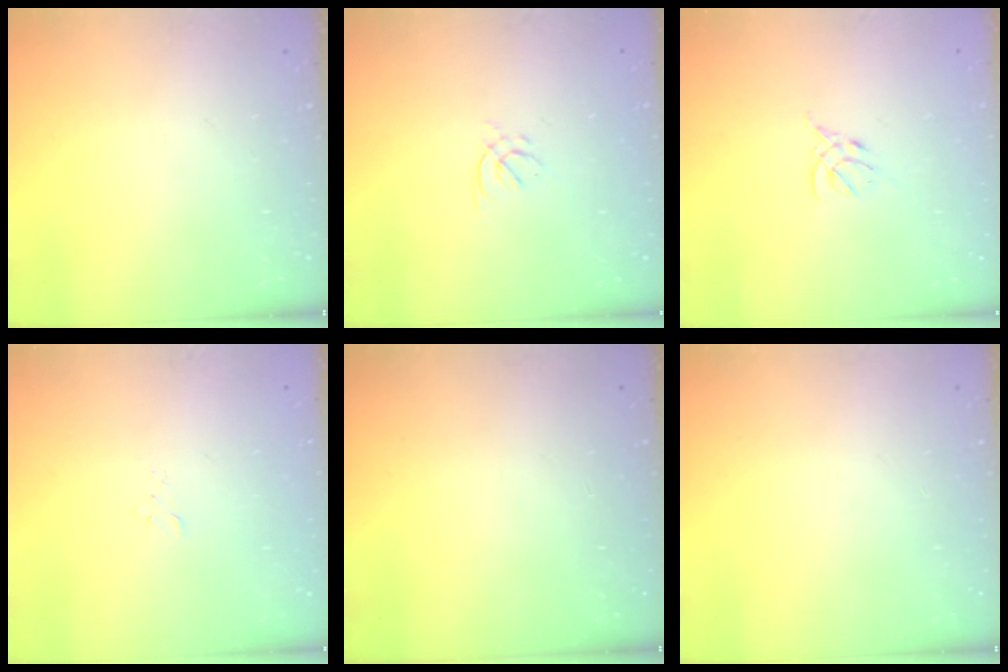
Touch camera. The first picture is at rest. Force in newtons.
{"total": 1.5, "press": 1.4, "slide": 0.6}
{"total": 2.3, "press": 2.2, "slide": 0.5}
{"total": 2.9, "press": 2.9, "slide": 0.3}
{"total": 0.0}
{"total": 0.0}